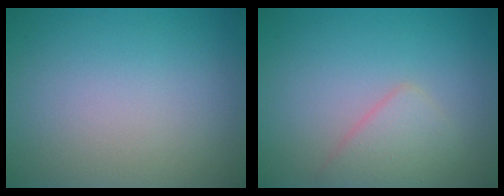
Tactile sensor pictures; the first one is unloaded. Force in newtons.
{"total": 2.5, "press": 2.5, "slide": 0.1}